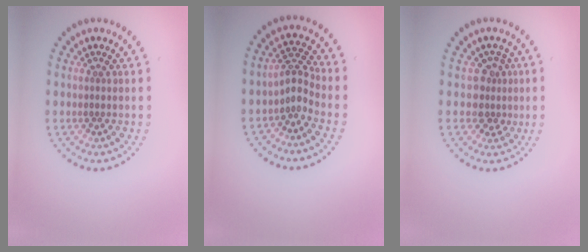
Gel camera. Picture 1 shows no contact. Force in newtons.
{"total": 2.2, "press": 1.6, "slide": 1.6}
{"total": 2.3, "press": 1.8, "slide": 1.5}